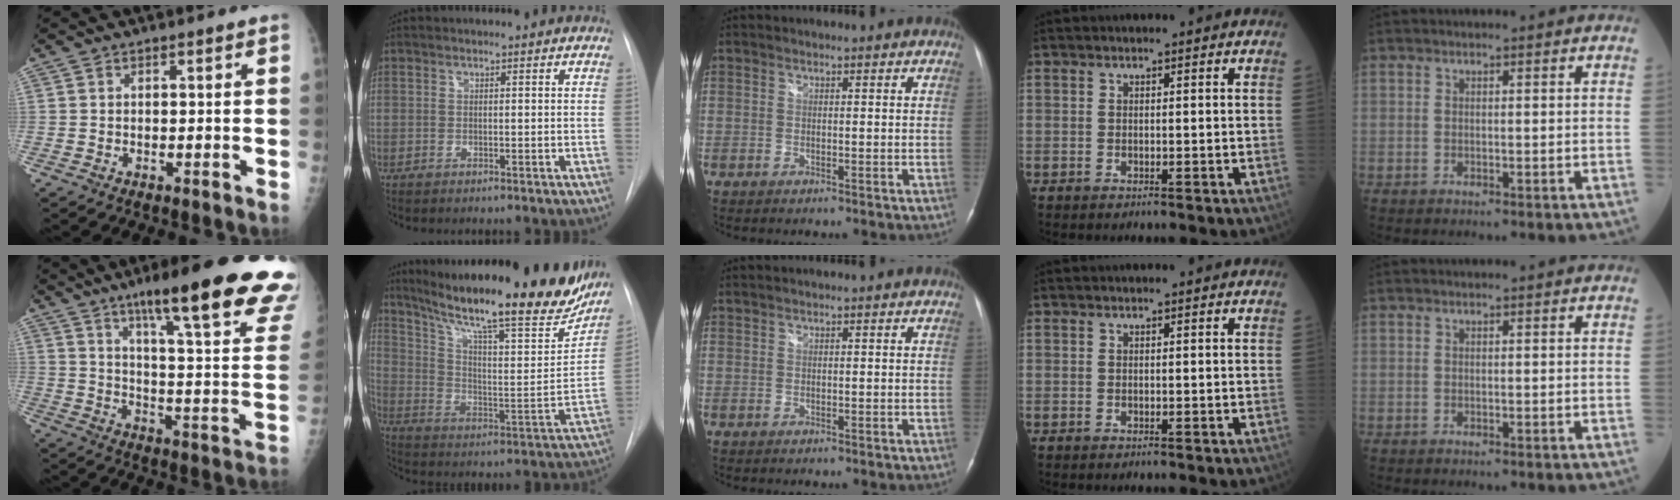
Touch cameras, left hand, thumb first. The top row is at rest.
{"thumb": {"total": 27.6, "force": [18.2, 3.7, 20.4], "torque": [-0.248, -0.069, 0.254]}, "index": {"total": 28.8, "force": [23.5, 4.4, 15.9], "torque": [-0.253, -0.056, 0.325]}}